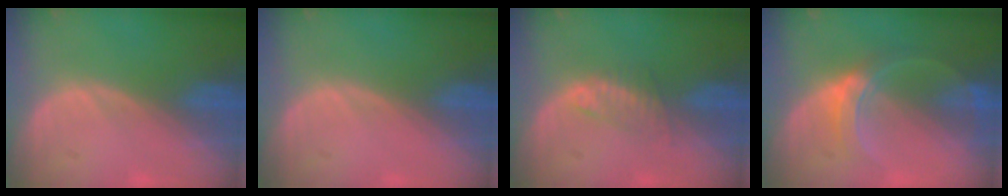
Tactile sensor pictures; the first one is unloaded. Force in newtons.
{"total": 0.0}
{"total": 2.5, "press": 2.4, "slide": 0.3}
{"total": 5.3, "press": 5.3, "slide": 0.5}